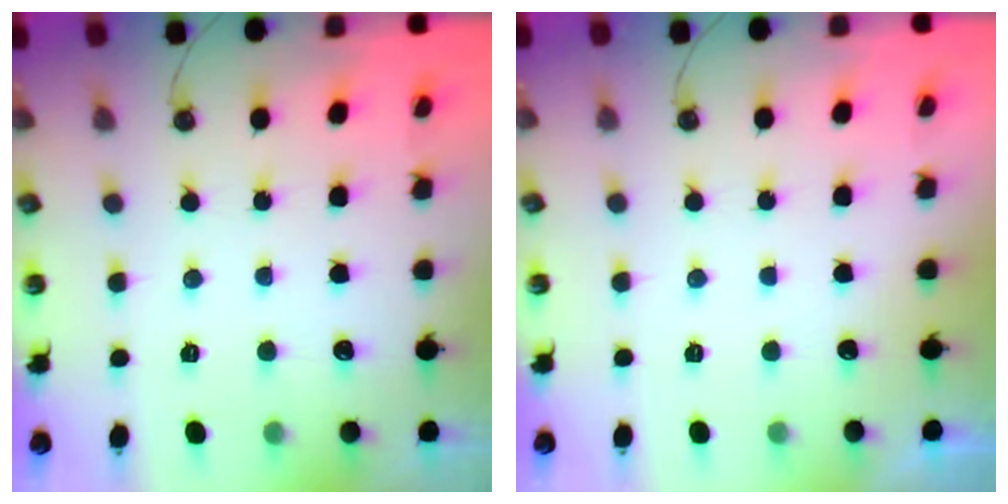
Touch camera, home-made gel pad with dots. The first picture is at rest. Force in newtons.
{"total": 0.0}